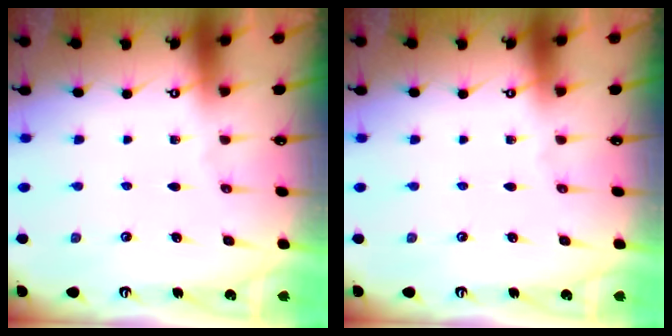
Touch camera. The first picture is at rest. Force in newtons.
{"total": 0.0}